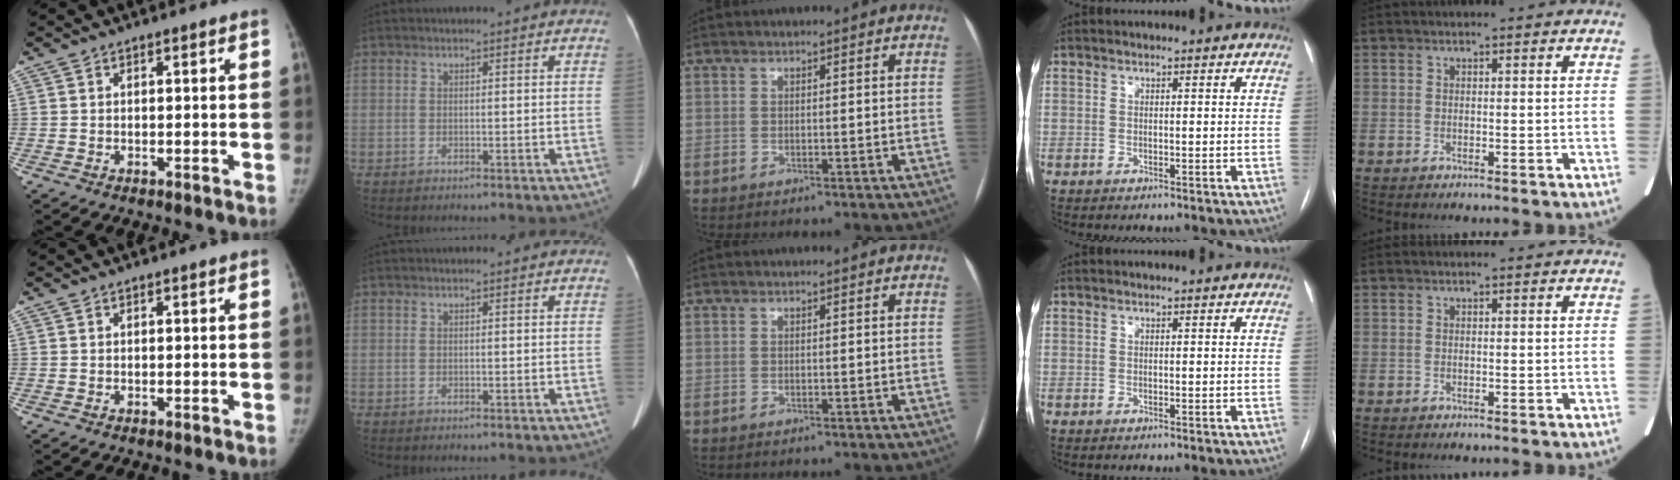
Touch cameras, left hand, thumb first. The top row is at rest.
{}